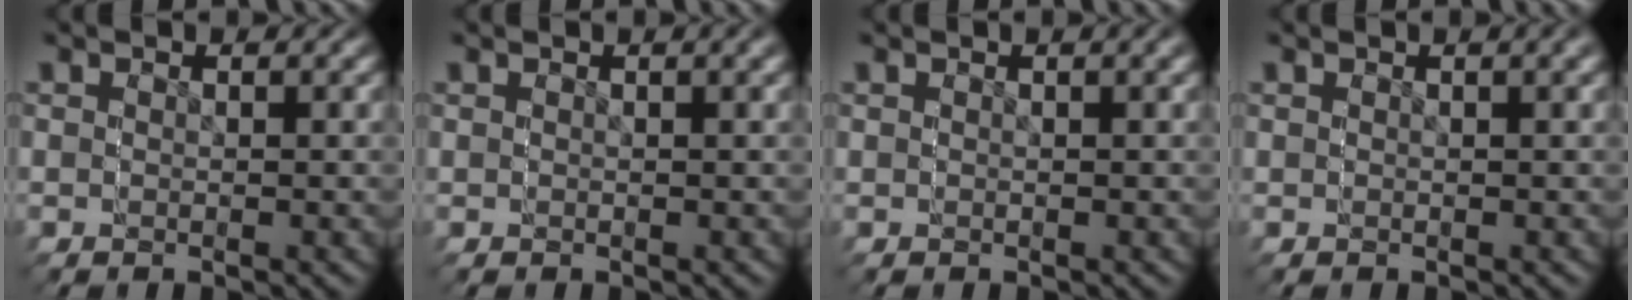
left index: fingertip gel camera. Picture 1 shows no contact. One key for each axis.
{"total": 0.0}
{"total": 0.0}
{"total": 0.0}